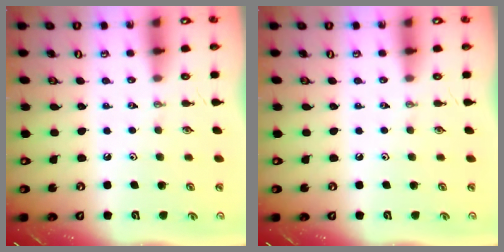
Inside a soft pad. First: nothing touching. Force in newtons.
{"total": 0.0}